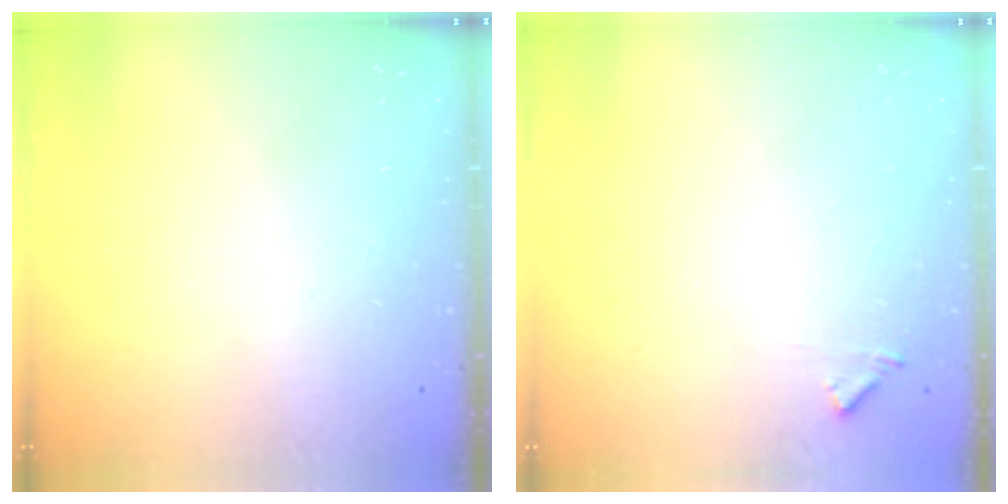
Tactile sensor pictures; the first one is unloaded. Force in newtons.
{"total": 5.7, "press": 5.7, "slide": 0.4}